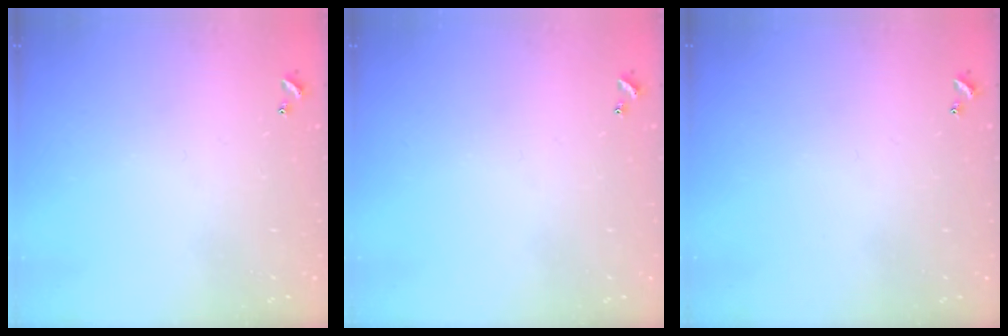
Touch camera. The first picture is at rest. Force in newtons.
{"total": 0.0}
{"total": 0.0}